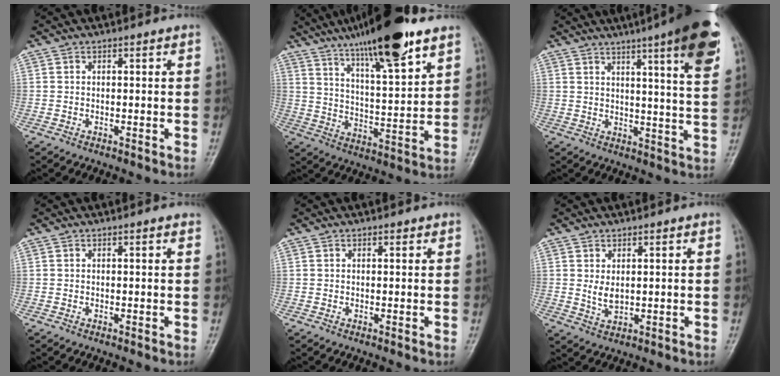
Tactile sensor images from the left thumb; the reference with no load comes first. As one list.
[{"total": 19.6, "force": [13.3, 3.5, 13.9], "torque": [-0.212, -0.052, 0.221]}, {"total": 17.1, "force": [9.9, 1.7, 13.8], "torque": [-0.169, -0.033, 0.118]}, {"total": 0.8, "force": [0.5, 0.2, 0.6], "torque": [-0.007, 0.000, 0.004]}, {"total": 0.9, "force": [0.6, 0.5, 0.4], "torque": [-0.001, -0.002, 0.005]}, {"total": 3.3, "force": [0.9, 1.9, 2.5], "torque": [-0.038, -0.014, 0.023]}]